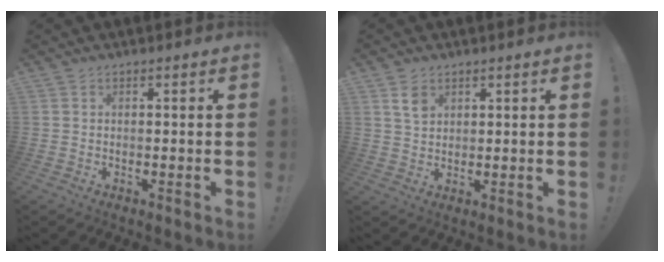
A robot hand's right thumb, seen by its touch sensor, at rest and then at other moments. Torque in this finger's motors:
{"motor_torque": [0.58, 0.79, 0.29, -0.21, 0.00]}